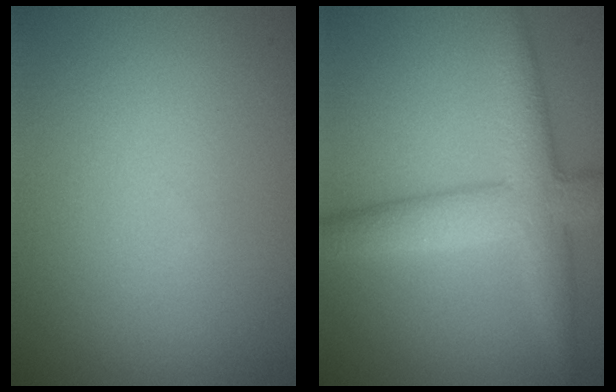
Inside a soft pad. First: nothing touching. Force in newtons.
{"total": 5.5, "press": 5.5, "slide": 0.1}